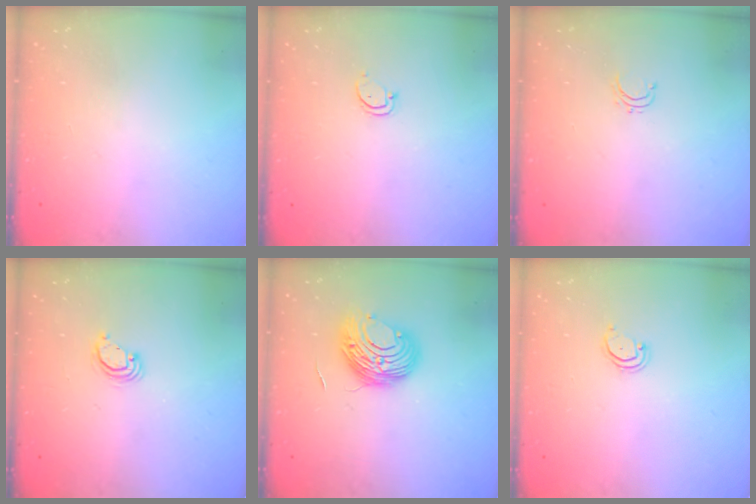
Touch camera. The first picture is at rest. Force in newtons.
{"total": 2.5, "press": 2.5, "slide": 0.3}
{"total": 3.6, "press": 3.6, "slide": 0.3}
{"total": 3.2, "press": 3.2, "slide": 0.2}
{"total": 9.9, "press": 9.9, "slide": 0.9}
{"total": 2.5, "press": 2.5, "slide": 0.2}